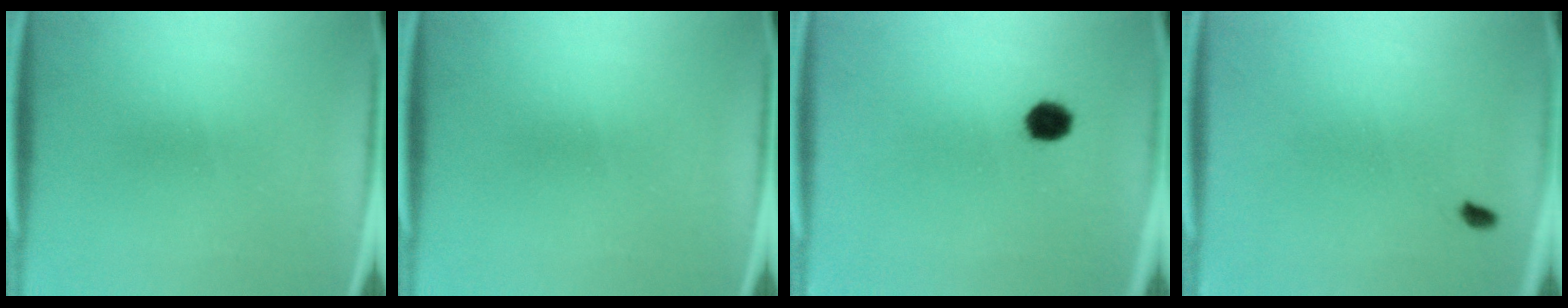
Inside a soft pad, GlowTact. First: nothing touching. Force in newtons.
{"total": 0.0}
{"total": 3.9}
{"total": 1.1}